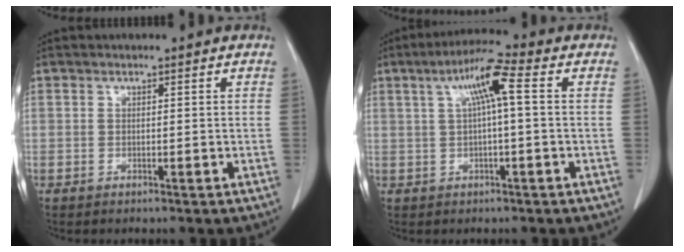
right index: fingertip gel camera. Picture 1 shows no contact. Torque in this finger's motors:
{"motor_torque": [0.82, 0.02, 0.33, 0.08]}